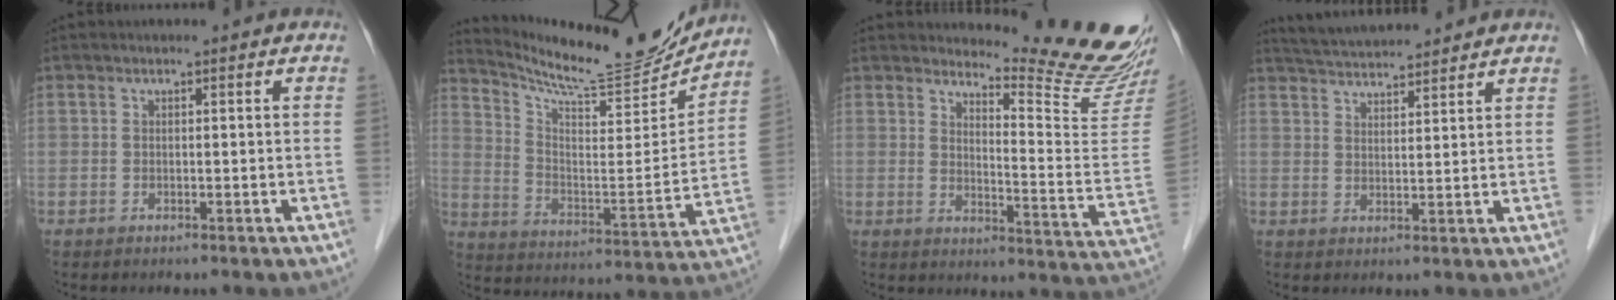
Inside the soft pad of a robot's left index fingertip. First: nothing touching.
{"total": 18.7, "force": [17.8, 1.6, 5.4], "torque": [-0.105, -0.055, 0.266]}
{"total": 15.1, "force": [14.7, -1.7, 3.1], "torque": [-0.048, -0.131, 0.176]}
{"total": 9.6, "force": [9.2, 0.9, 2.7], "torque": [-0.055, 0.028, 0.146]}